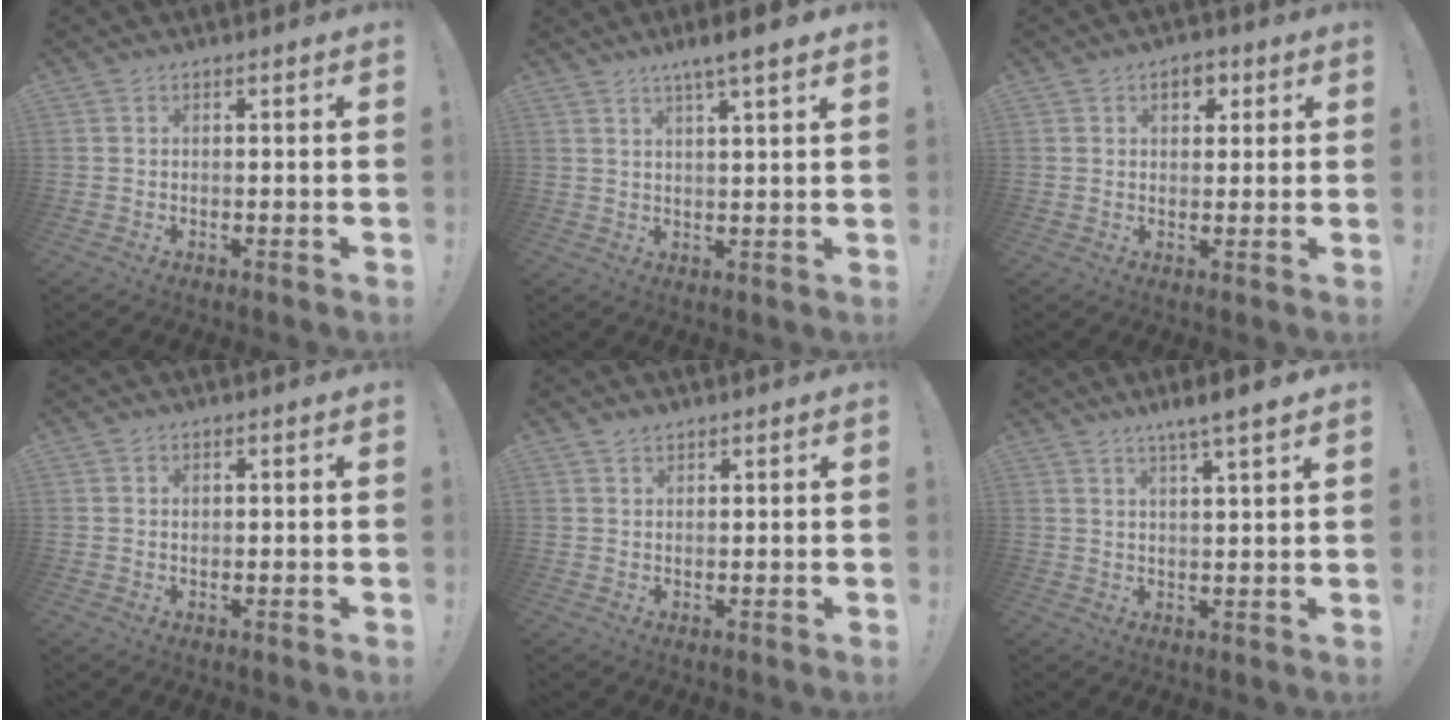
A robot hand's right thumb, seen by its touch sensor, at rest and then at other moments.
{"total": 6.0, "force": [4.0, 0.0, 4.5], "torque": [-0.064, -0.026, 0.062]}
{"total": 4.9, "force": [2.0, 3.4, 2.9], "torque": [-0.030, 0.000, 0.031]}
{"total": 0.7, "force": [0.2, 0.7, 0.3], "torque": [-0.001, 0.001, 0.002]}
{"total": 1.5, "force": [1.3, 0.7, 0.4], "torque": [-0.003, -0.006, 0.024]}
{"total": 5.8, "force": [4.0, -0.3, 4.1], "torque": [-0.056, -0.028, 0.062]}